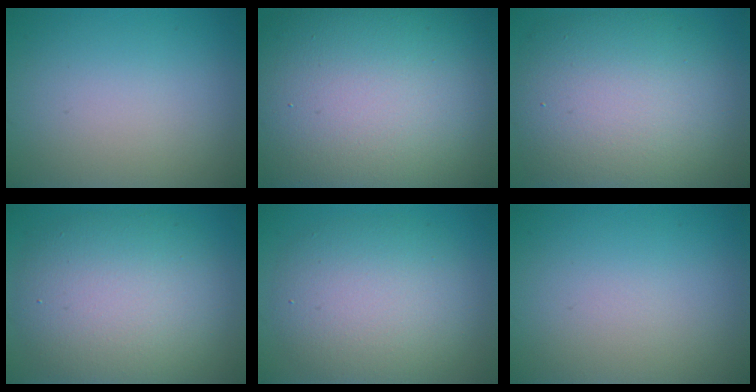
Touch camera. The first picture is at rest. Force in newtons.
{"total": 19.8, "press": 19.7, "slide": 1.2}
{"total": 11.6, "press": 11.5, "slide": 1.2}
{"total": 8.7, "press": 8.6, "slide": 0.8}
{"total": 6.5, "press": 6.5, "slide": 0.5}
{"total": 0.0}